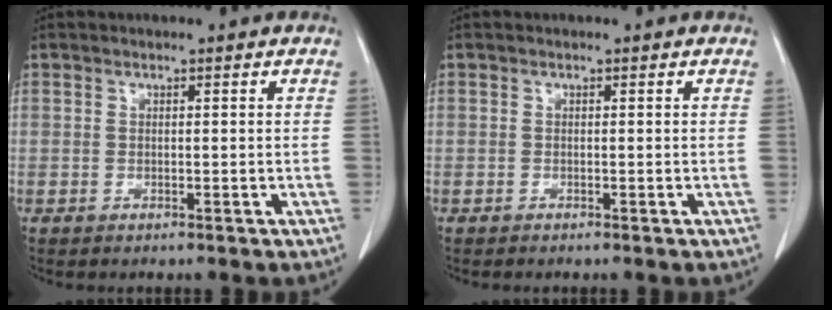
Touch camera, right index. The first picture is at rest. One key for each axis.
{"total": 0.0}